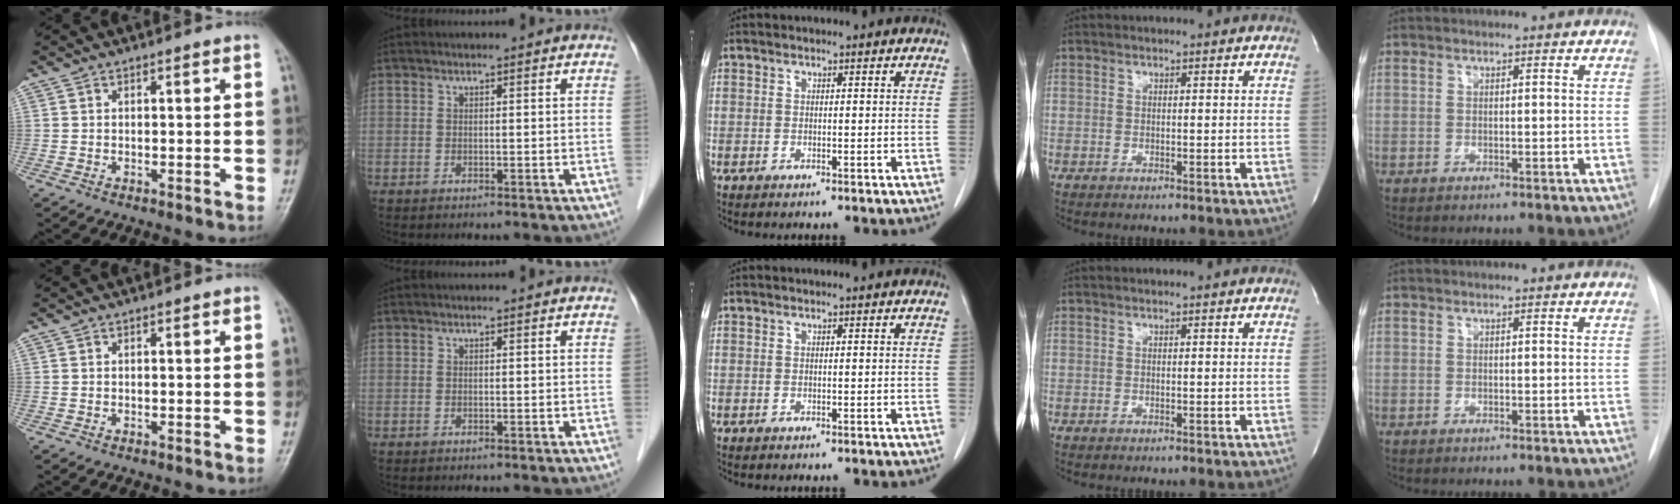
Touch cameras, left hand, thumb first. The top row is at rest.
{}